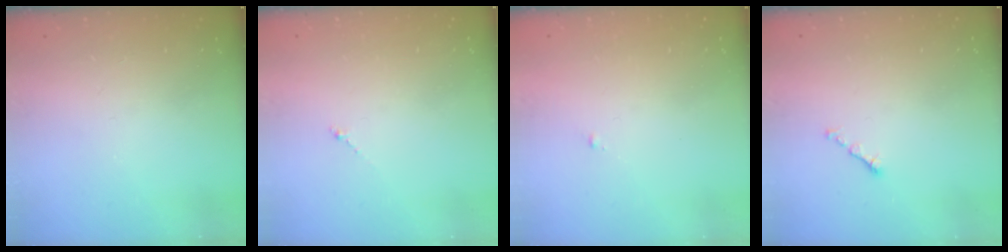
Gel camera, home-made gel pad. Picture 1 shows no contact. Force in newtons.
{"total": 0.7, "press": 0.6, "slide": 0.4}
{"total": 0.6, "press": 0.6, "slide": 0.2}
{"total": 0.8, "press": 0.6, "slide": 0.4}